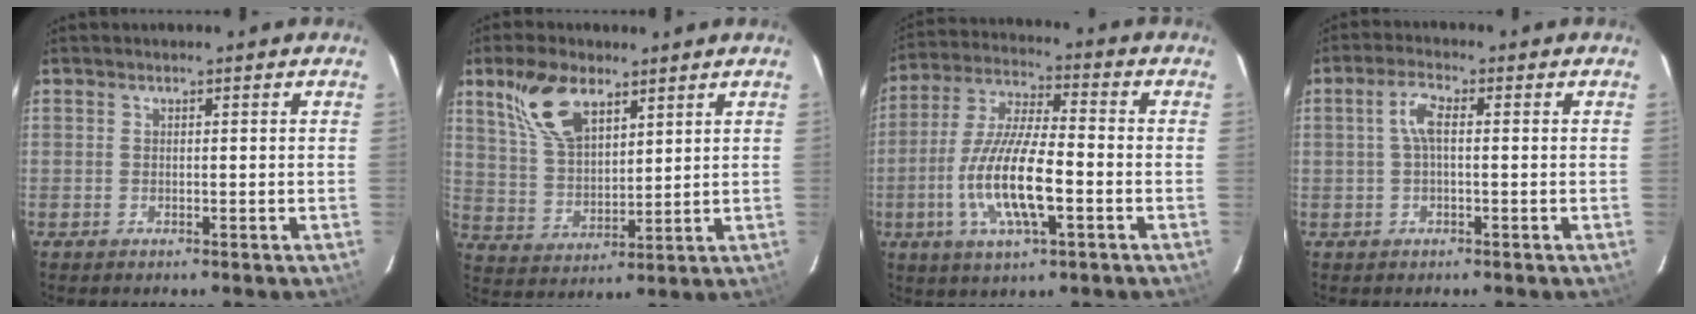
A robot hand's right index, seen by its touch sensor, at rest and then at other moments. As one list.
[{"total": 11.3, "force": [6.6, 5.7, 7.1], "torque": [-0.141, 0.019, 0.139]}, {"total": 14.5, "force": [-4.2, 3.7, 13.4], "torque": [-0.275, -0.006, -0.080]}, {"total": 3.6, "force": [0.2, 1.2, 3.4], "torque": [-0.070, 0.010, 0.005]}]